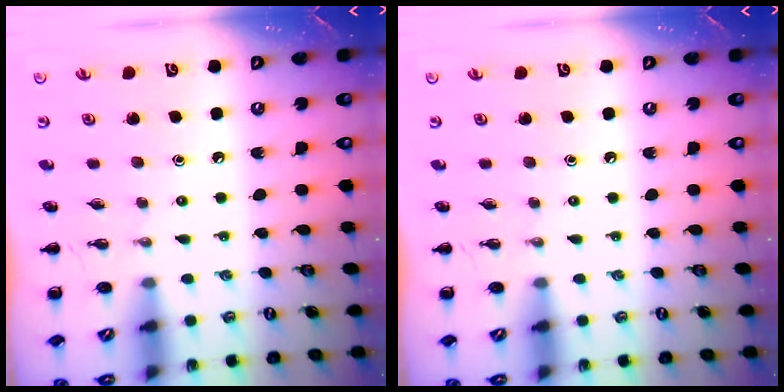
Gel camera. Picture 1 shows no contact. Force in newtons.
{"total": 0.0}